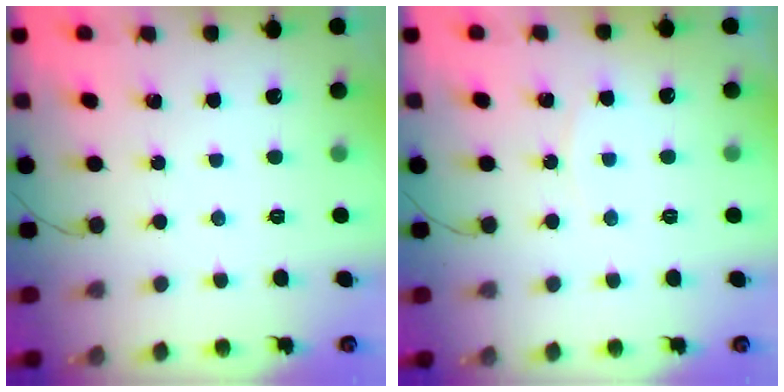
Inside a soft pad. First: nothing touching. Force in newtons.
{"total": 3.0, "press": 3.0, "slide": 0.4}